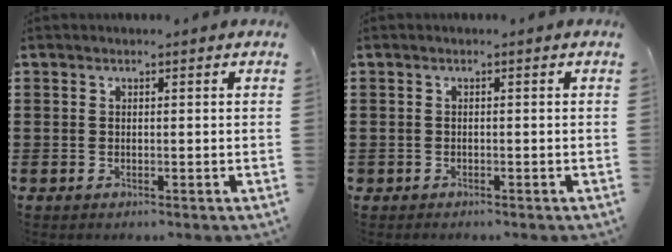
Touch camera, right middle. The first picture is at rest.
{"total": 0.6, "force": [-0.5, 0.3, 0.0], "torque": [-0.001, 0.003, -0.012]}